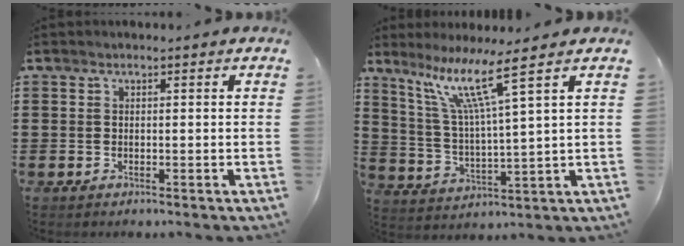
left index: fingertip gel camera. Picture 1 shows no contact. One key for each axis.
{"total": 9.8, "fx": 6.3, "fy": -0.3, "fz": 7.5, "tx": -0.163, "ty": -0.025, "tz": 0.106}